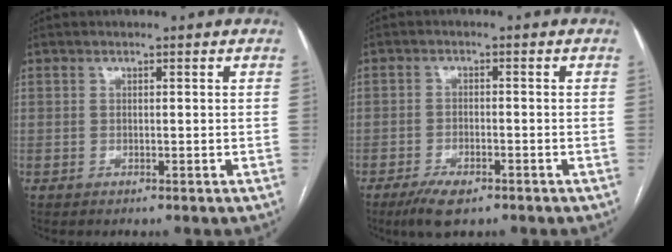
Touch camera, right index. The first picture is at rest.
{"total": 5.3, "force": [-3.5, 2.0, 3.5], "torque": [-0.067, -0.009, -0.054]}